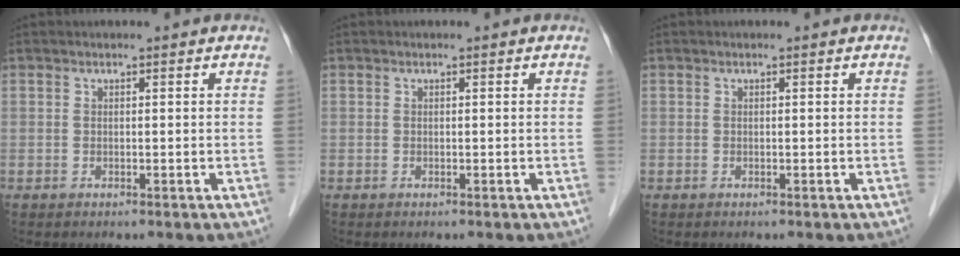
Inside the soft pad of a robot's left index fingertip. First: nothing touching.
{"total": 0.0}
{"total": 0.0}